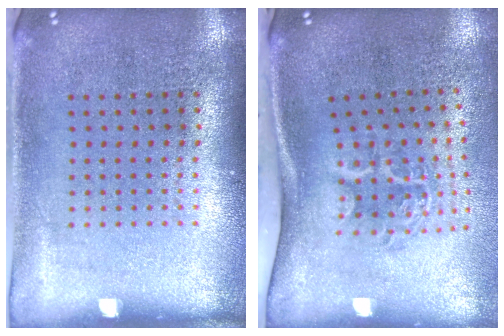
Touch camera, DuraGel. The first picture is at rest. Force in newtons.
{"total": 2.0, "press": 1.3, "slide": 1.6}